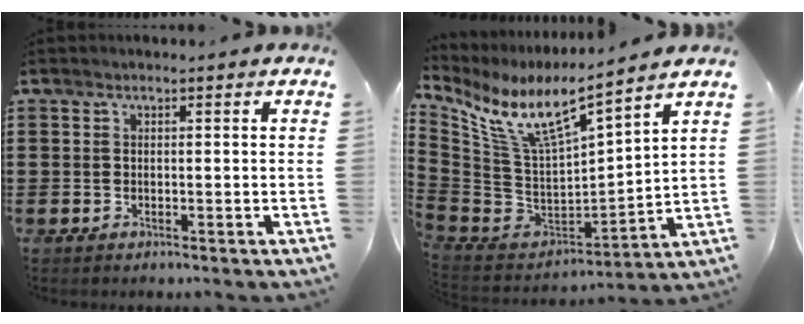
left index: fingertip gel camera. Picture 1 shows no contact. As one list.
[{"total": 10.8, "force": [6.9, 2.0, 8.0], "torque": [-0.187, -0.054, 0.114]}]